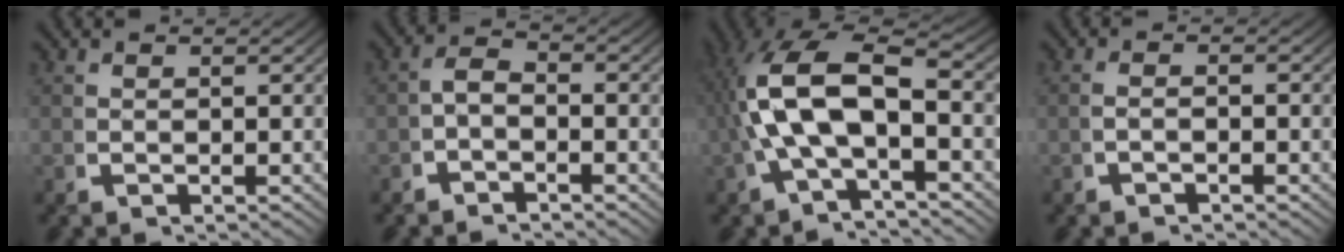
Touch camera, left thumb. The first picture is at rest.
{"total": 2.5, "force": [-1.2, 1.6, 1.5], "torque": [-0.023, -0.005, -0.024]}
{"total": 10.8, "force": [-0.1, 6.2, 8.8], "torque": [-0.193, -0.021, 0.004]}
{"total": 1.1, "force": [-1.0, 0.1, 0.4], "torque": [-0.009, 0.001, -0.018]}